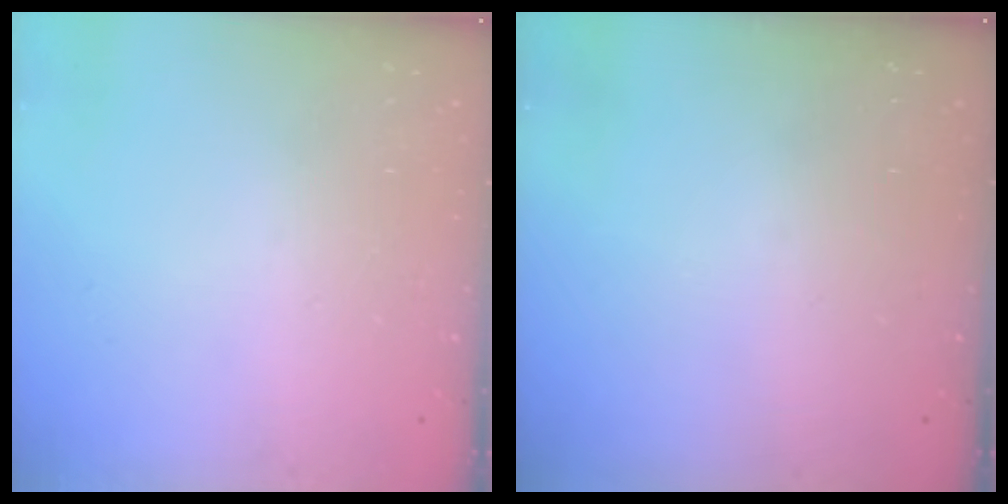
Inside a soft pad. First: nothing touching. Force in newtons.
{"total": 0.0}